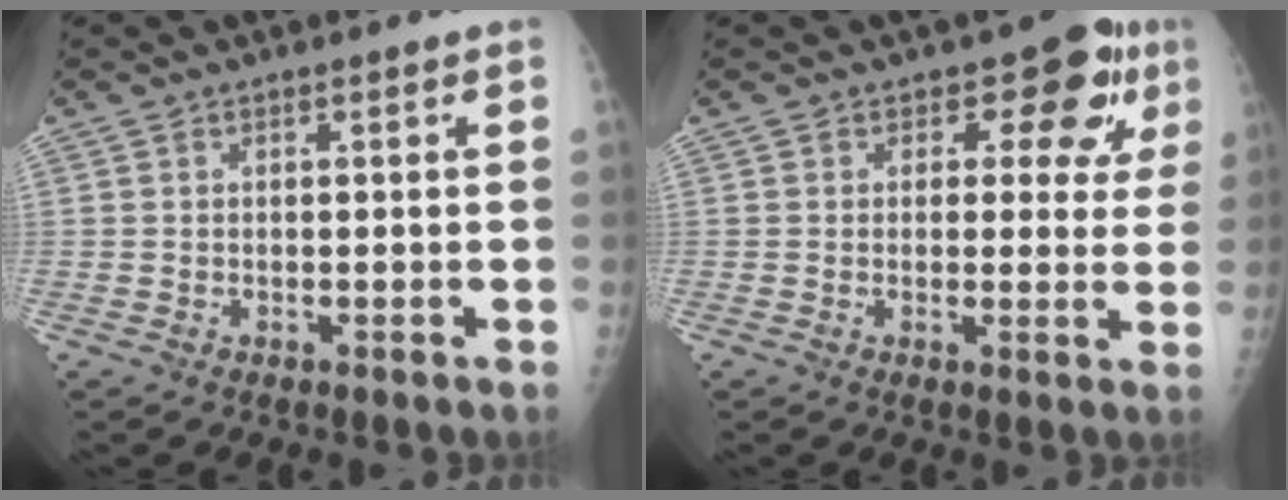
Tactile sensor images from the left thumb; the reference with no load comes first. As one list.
[{"total": 8.2, "force": [3.4, 5.3, 5.3], "torque": [-0.012, -0.004, 0.033]}]